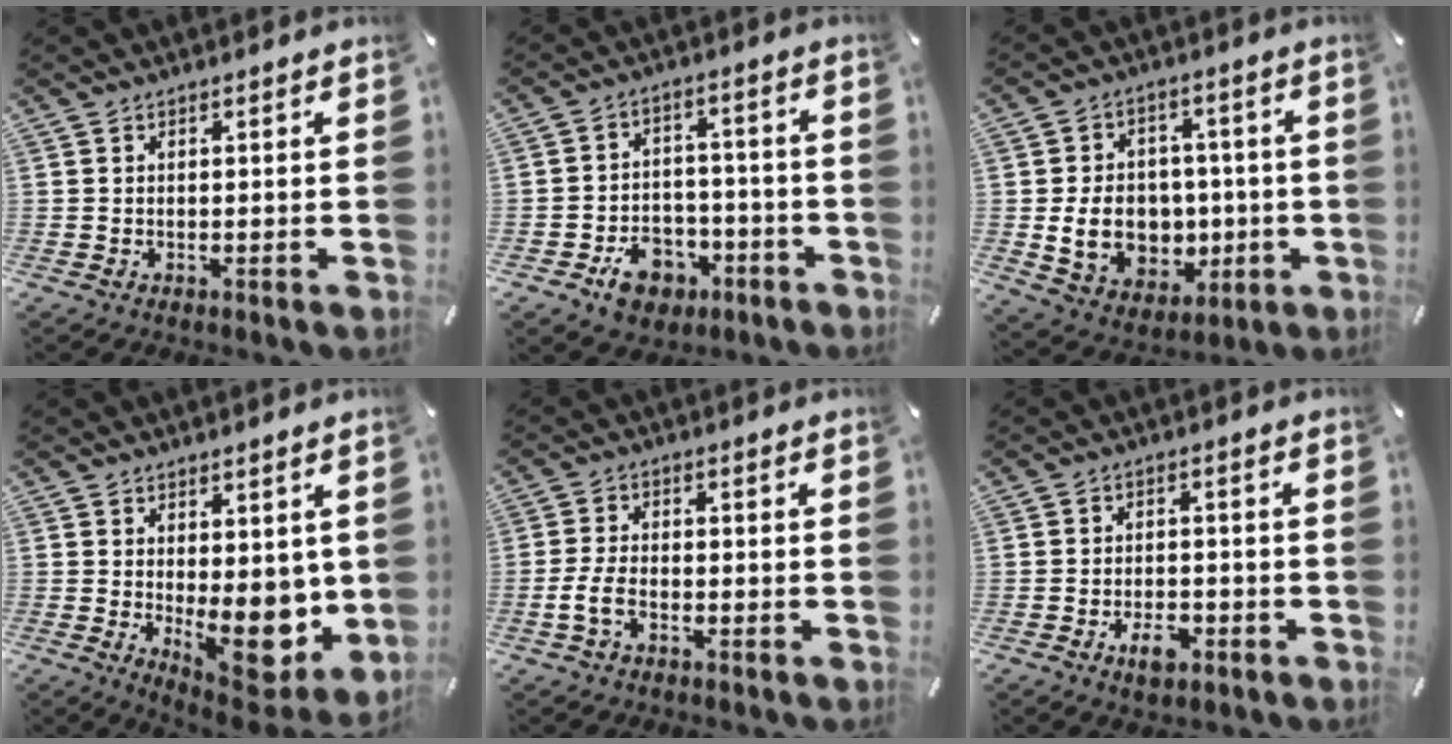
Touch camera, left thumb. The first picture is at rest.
{"total": 9.9, "force": [-4.9, 7.5, 4.3], "torque": [-0.055, 0.043, -0.081]}
{"total": 12.9, "force": [-1.4, 11.0, 6.6], "torque": [-0.129, 0.013, -0.009]}
{"total": 12.5, "force": [-0.8, 6.5, 10.6], "torque": [-0.108, -0.023, 0.002]}
{"total": 4.9, "force": [-2.2, 2.6, 3.6], "torque": [-0.076, 0.006, -0.042]}
{"total": 5.2, "force": [-2.8, 2.8, 3.3], "torque": [-0.063, 0.011, -0.050]}